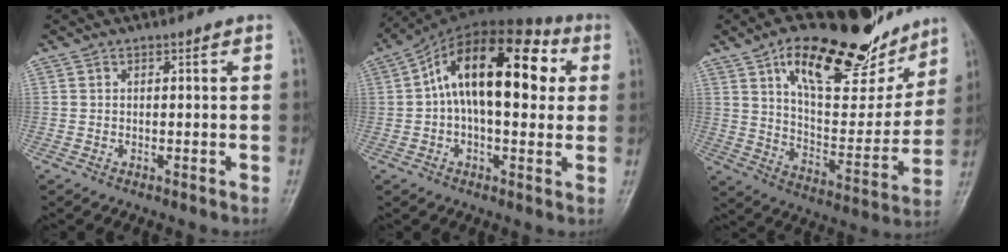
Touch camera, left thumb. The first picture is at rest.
{"total": 18.8, "force": [3.4, 9.7, 15.8], "torque": [-0.228, 0.033, 0.040]}
{"total": 24.8, "force": [15.1, 10.7, 16.6], "torque": [-0.198, -0.045, 0.241]}